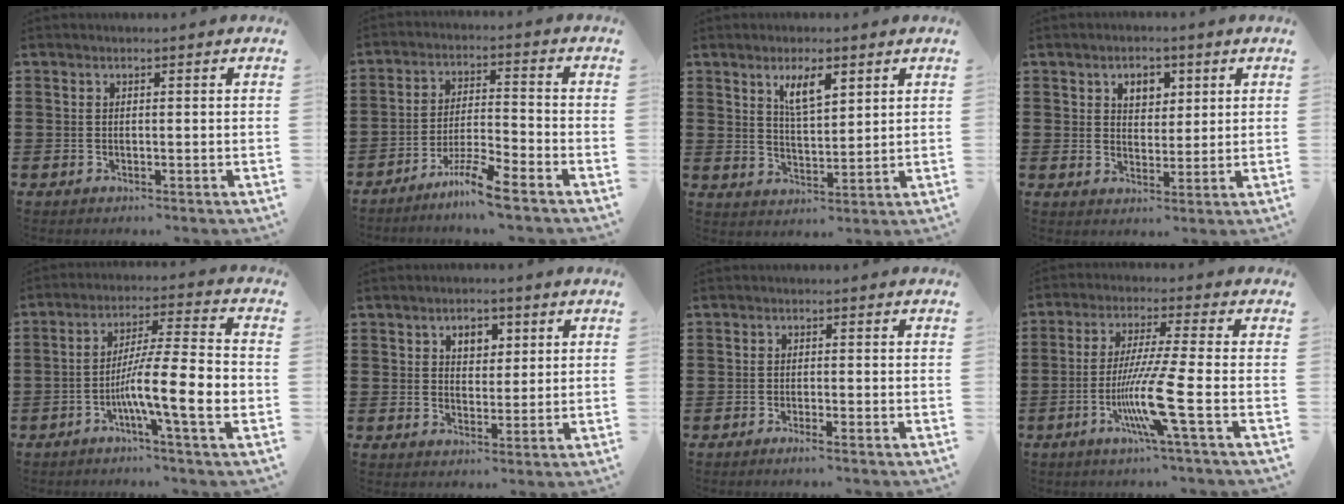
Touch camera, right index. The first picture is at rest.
{"total": 6.8, "force": [-5.5, -0.1, 3.9], "torque": [-0.085, -0.007, -0.108]}
{"total": 5.3, "force": [2.9, 1.7, 4.1], "torque": [-0.080, 0.003, 0.047]}
{"total": 3.9, "force": [1.9, 2.6, 2.2], "torque": [-0.045, 0.009, 0.029]}
{"total": 11.2, "force": [-3.6, 1.2, 10.6], "torque": [-0.191, -0.006, -0.066]}
{"total": 3.6, "force": [1.6, 2.4, 2.1], "torque": [-0.042, 0.009, 0.025]}
{"total": 1.3, "force": [-1.1, -0.2, 0.8], "torque": [-0.013, -0.004, -0.019]}
{"total": 10.6, "force": [-3.5, -0.5, 10.0], "torque": [-0.201, -0.022, -0.071]}